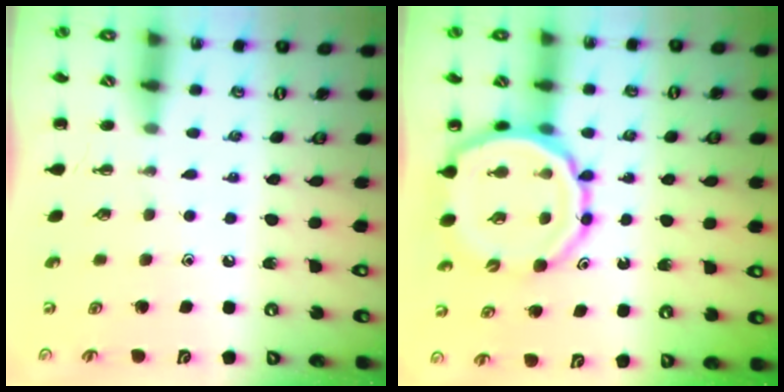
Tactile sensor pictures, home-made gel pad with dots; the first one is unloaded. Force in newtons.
{"total": 13.8, "press": 13.2, "slide": 3.9}